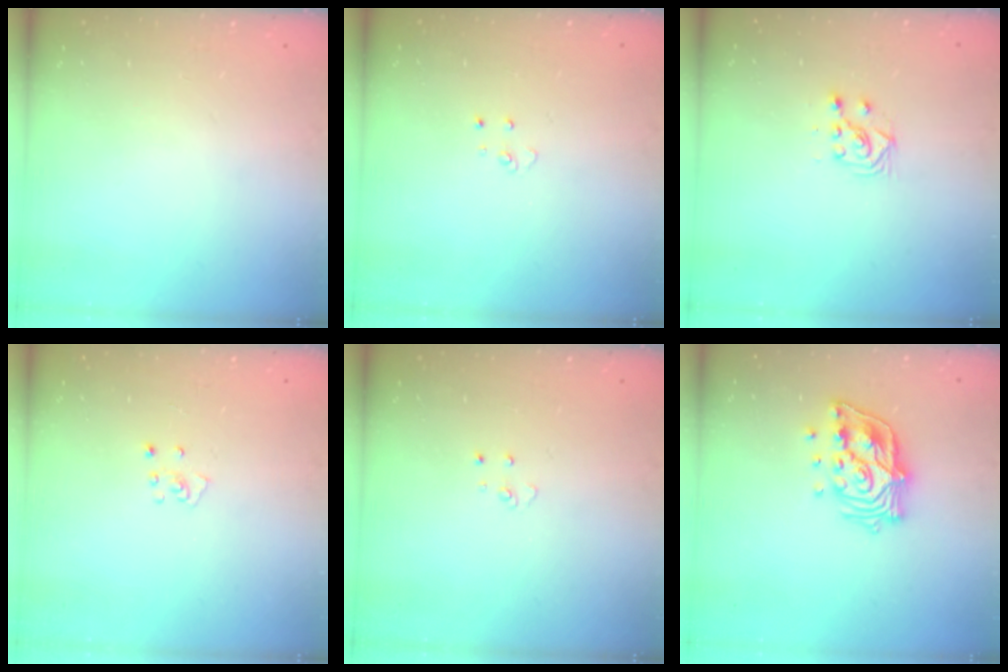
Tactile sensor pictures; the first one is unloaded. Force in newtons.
{"total": 2.9, "press": 2.9, "slide": 0.2}
{"total": 5.7, "press": 5.6, "slide": 0.9}
{"total": 3.5, "press": 3.5, "slide": 0.3}
{"total": 2.9, "press": 2.9, "slide": 0.2}
{"total": 14.7, "press": 14.6, "slide": 1.4}